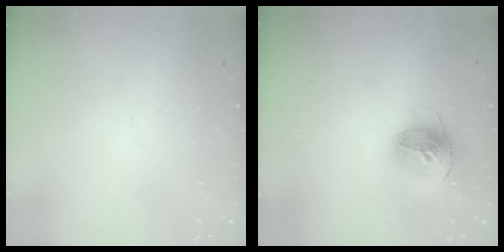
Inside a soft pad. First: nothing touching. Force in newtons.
{"total": 14.3, "press": 14.3, "slide": 1.5}